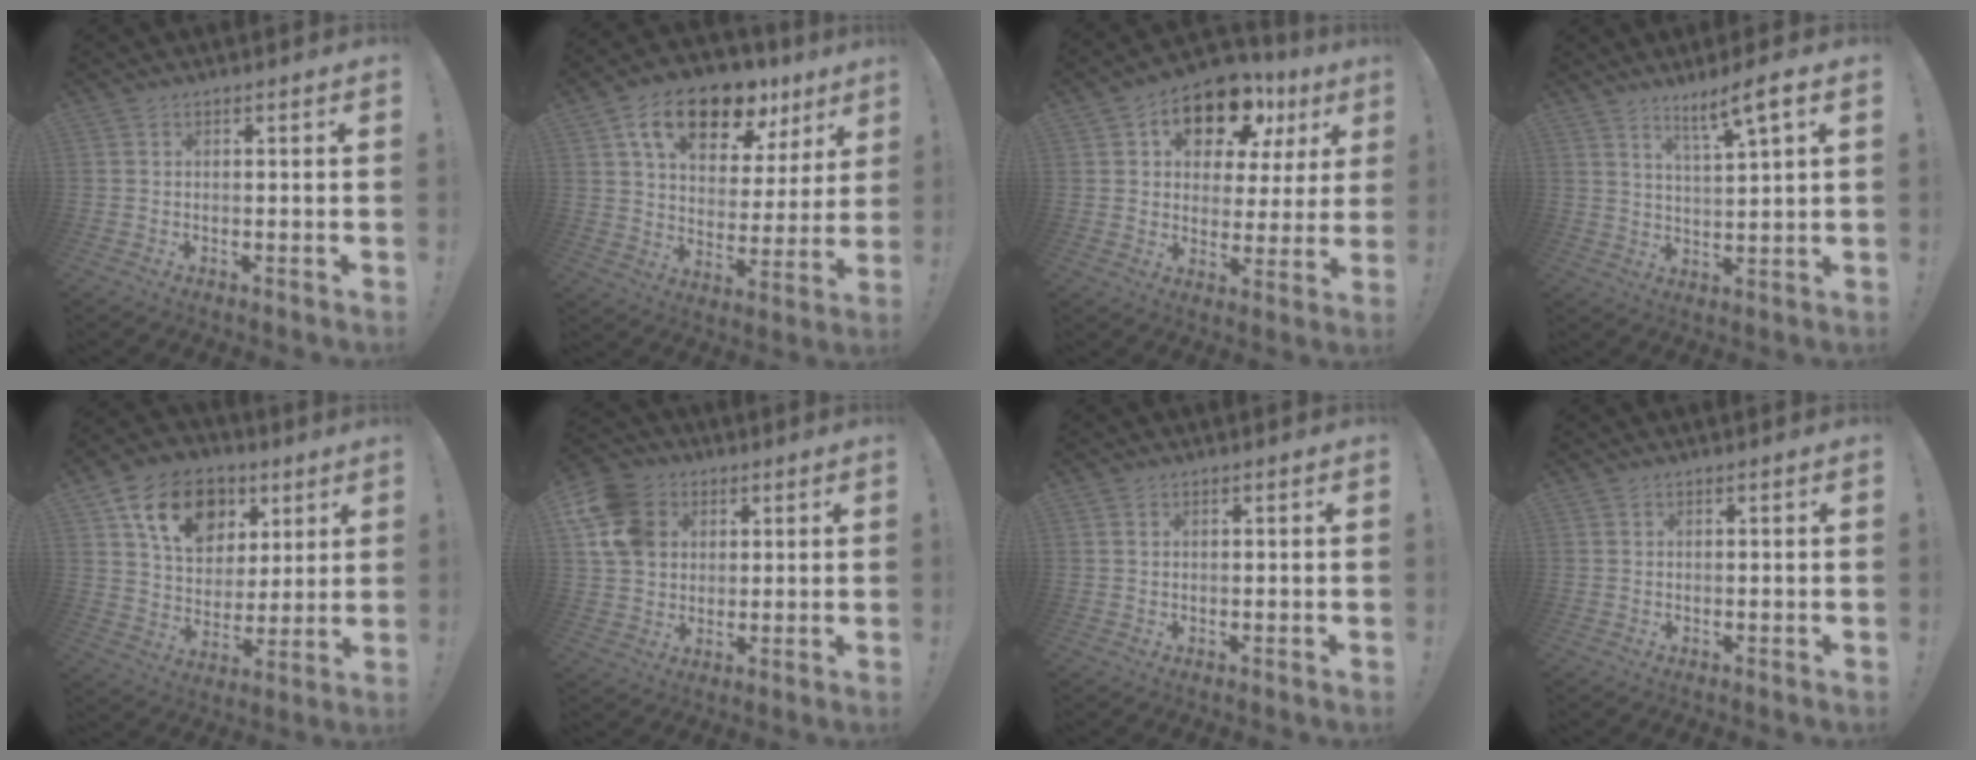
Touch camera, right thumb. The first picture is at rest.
{"total": 17.6, "force": [10.9, 9.5, 10.0], "torque": [-0.162, -0.060, 0.191]}
{"total": 14.1, "force": [8.0, 8.4, 8.0], "torque": [-0.115, -0.048, 0.141]}
{"total": 7.3, "force": [4.9, 0.3, 5.4], "torque": [-0.085, -0.030, 0.078]}
{"total": 17.4, "force": [7.7, 12.7, 9.0], "torque": [-0.135, -0.022, 0.144]}
{"total": 13.4, "force": [4.1, 11.0, 6.3], "torque": [-0.112, -0.012, 0.086]}
{"total": 0.6, "force": [0.4, 0.4, 0.3], "torque": [-0.011, 0.004, 0.008]}
{"total": 0.0}